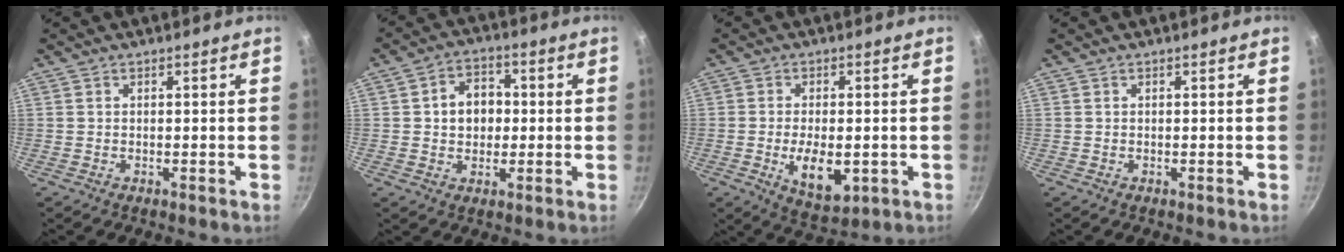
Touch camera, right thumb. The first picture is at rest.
{"total": 7.8, "force": [0.6, 6.2, 4.8], "torque": [-0.042, 0.012, 0.002]}
{"total": 9.1, "force": [-1.9, 4.8, 7.5], "torque": [-0.113, -0.003, -0.017]}
{"total": 0.0}